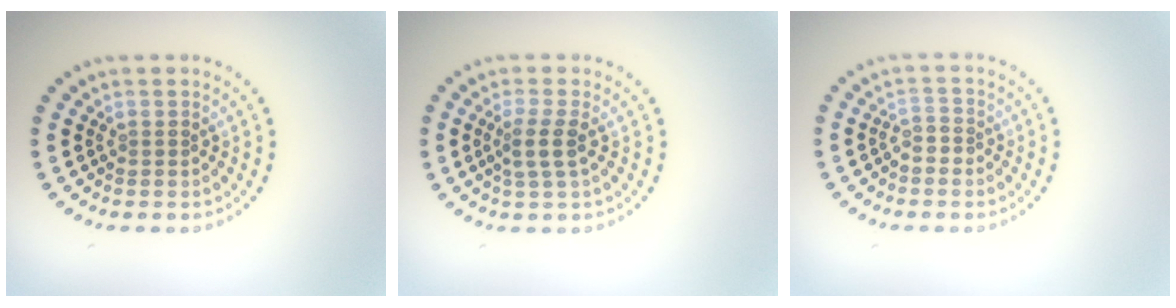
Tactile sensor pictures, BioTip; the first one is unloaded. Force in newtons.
{"total": 2.2, "press": 1.9, "slide": 1.3}
{"total": 1.5, "press": 1.3, "slide": 0.8}